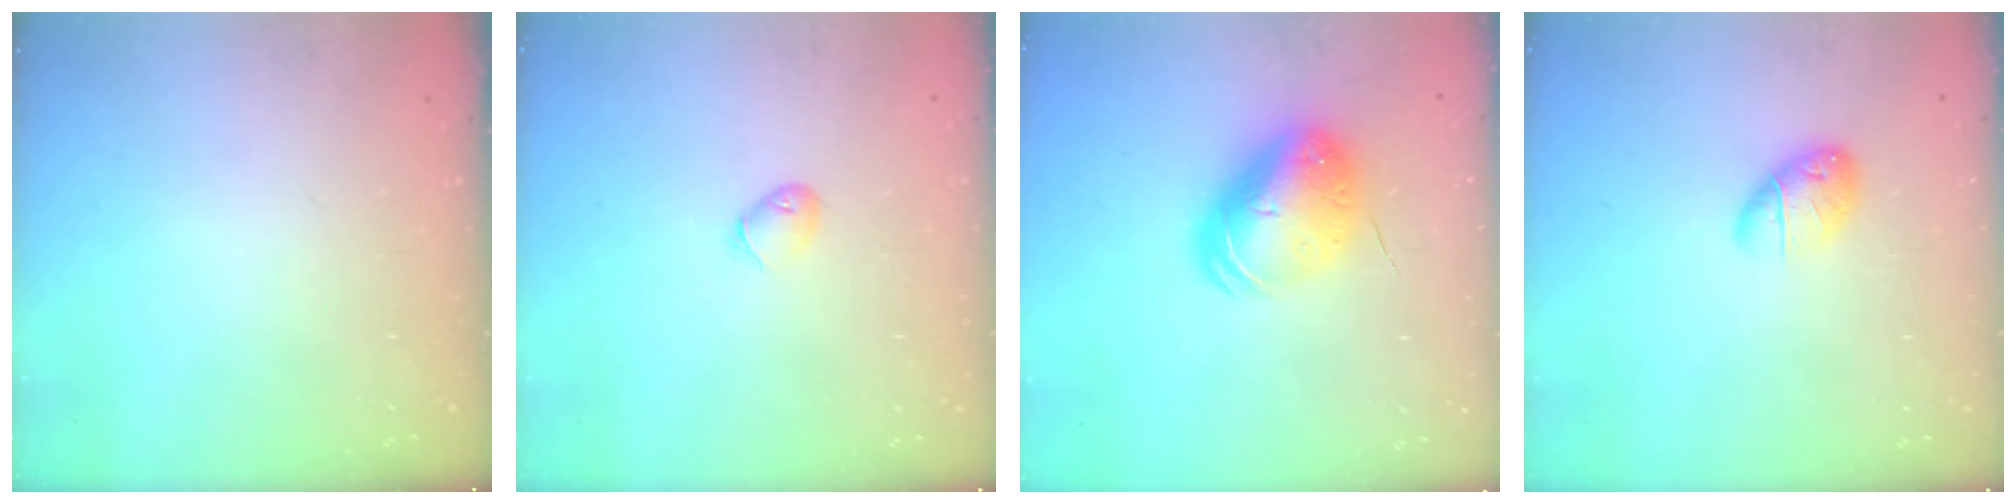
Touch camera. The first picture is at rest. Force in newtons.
{"total": 3.5, "press": 3.4, "slide": 0.8}
{"total": 11.1, "press": 10.9, "slide": 2.1}
{"total": 8.5, "press": 8.2, "slide": 2.0}